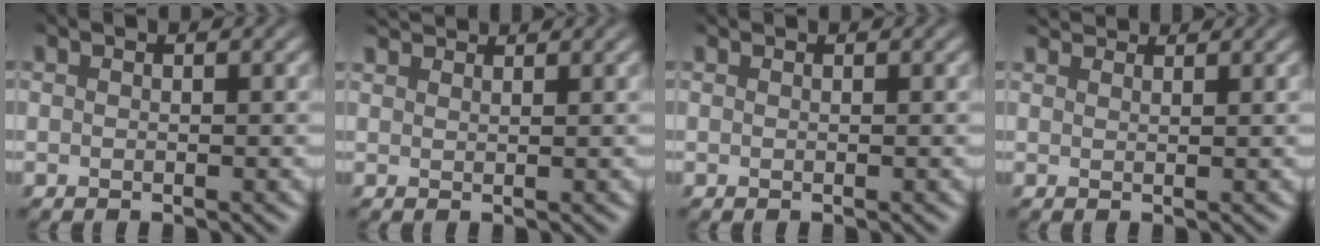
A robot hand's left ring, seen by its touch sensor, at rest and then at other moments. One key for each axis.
{"total": 2.9, "fx": 2.8, "fy": 0.3, "fz": 0.7, "tx": -0.012, "ty": 0.007, "tz": 0.036}
{"total": 0.0}
{"total": 3.2, "fx": 3.0, "fy": 0.6, "fz": 0.9, "tx": -0.020, "ty": 0.002, "tz": 0.043}